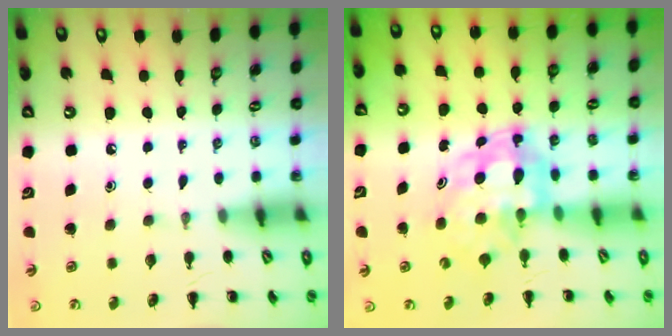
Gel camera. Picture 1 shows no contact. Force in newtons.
{"total": 5.2, "press": 5.0, "slide": 1.3}